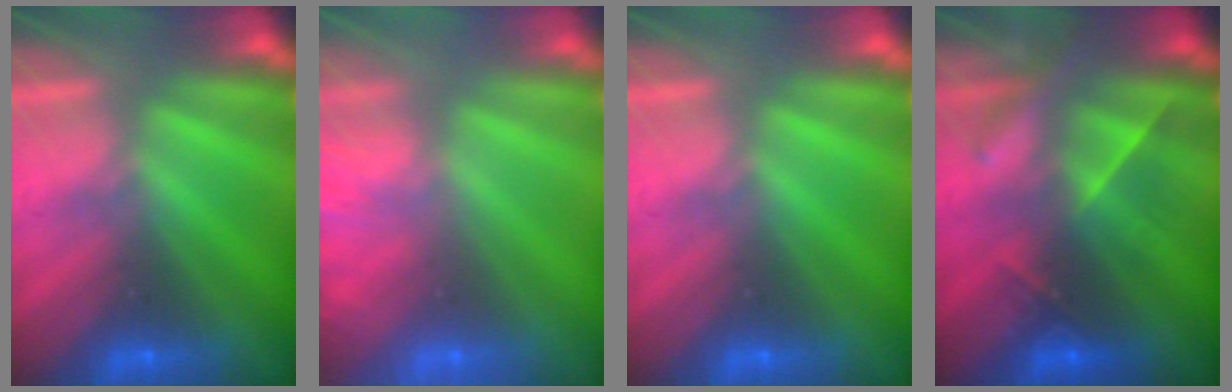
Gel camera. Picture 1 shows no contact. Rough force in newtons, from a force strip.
{"total": 6.8}
{"total": 0.0}
{"total": 2.8}